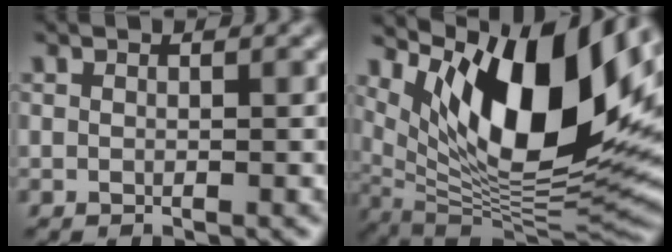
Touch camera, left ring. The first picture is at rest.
{"total": 14.8, "force": [5.8, 5.8, 12.3], "torque": [-0.191, -0.004, 0.105]}